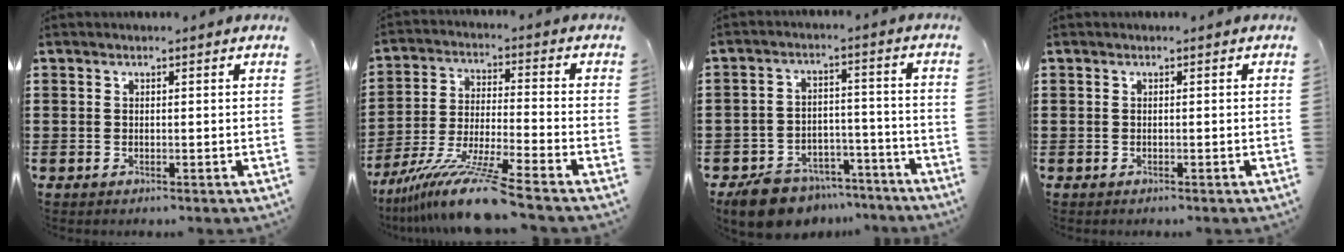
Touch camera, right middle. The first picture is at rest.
{"total": 12.1, "force": [-10.1, -0.4, 6.6], "torque": [-0.127, -0.002, -0.193]}
{"total": 7.5, "force": [-7.0, 2.1, 1.5], "torque": [-0.031, 0.027, -0.135]}
{"total": 0.0}